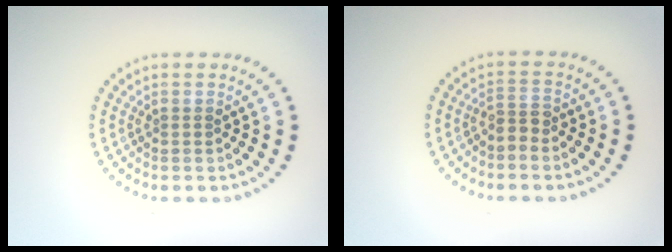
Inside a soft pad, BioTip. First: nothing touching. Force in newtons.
{"total": 1.9, "press": 1.4, "slide": 1.3}